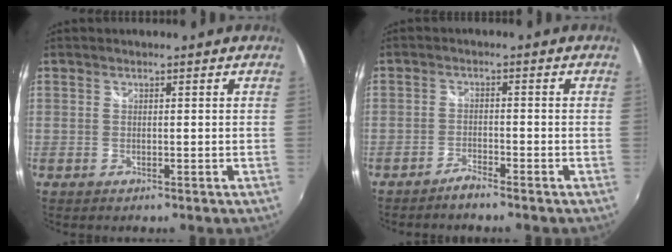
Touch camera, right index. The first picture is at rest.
{"total": 2.3, "force": [-2.2, 0.1, 0.8], "torque": [-0.028, -0.001, -0.044]}